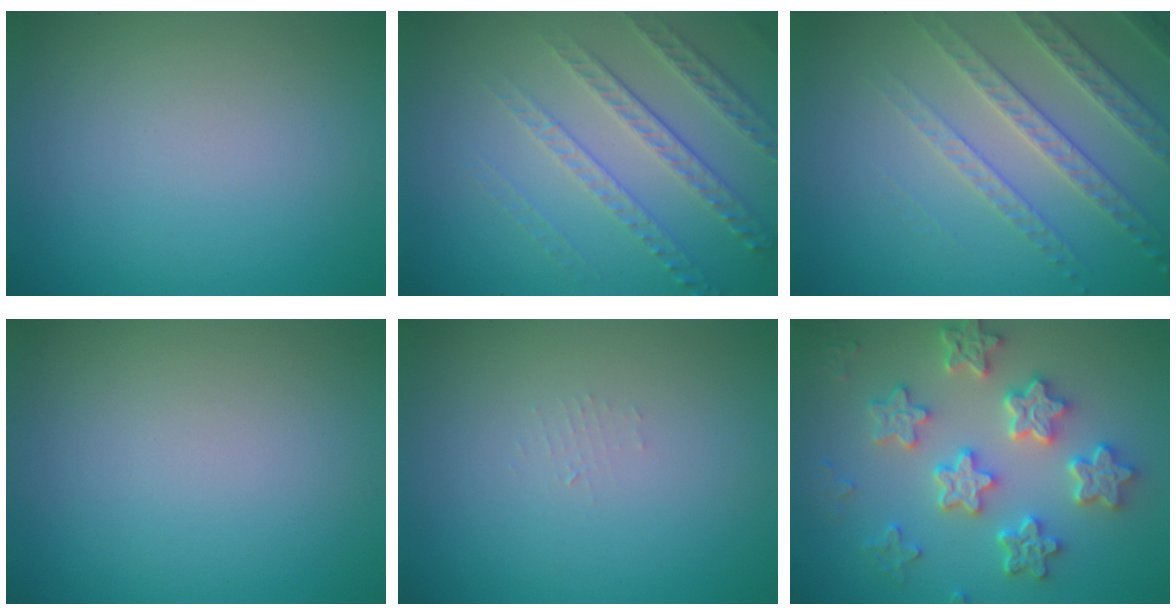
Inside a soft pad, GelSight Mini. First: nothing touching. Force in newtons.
{"total": 4.9, "press": 3.4, "slide": 3.6}
{"total": 4.4, "press": 3.7, "slide": 2.4}
{"total": 0.0}
{"total": 0.7, "press": 0.7, "slide": 0.1}
{"total": 5.4, "press": 5.0, "slide": 2.2}